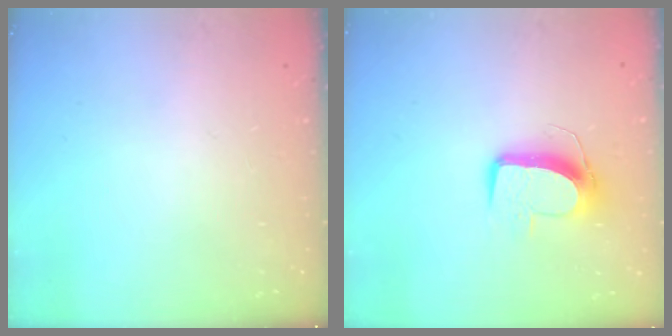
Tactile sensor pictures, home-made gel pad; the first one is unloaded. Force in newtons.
{"total": 10.2, "press": 10.1, "slide": 0.5}